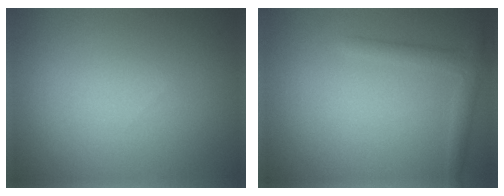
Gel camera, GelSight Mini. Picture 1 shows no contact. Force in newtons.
{"total": 1.9, "press": 1.9, "slide": 0.1}